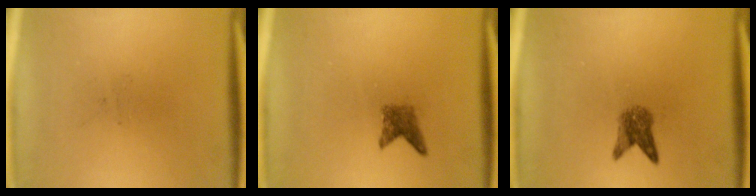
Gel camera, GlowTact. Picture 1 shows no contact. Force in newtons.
{"total": 2.0}
{"total": 2.9}